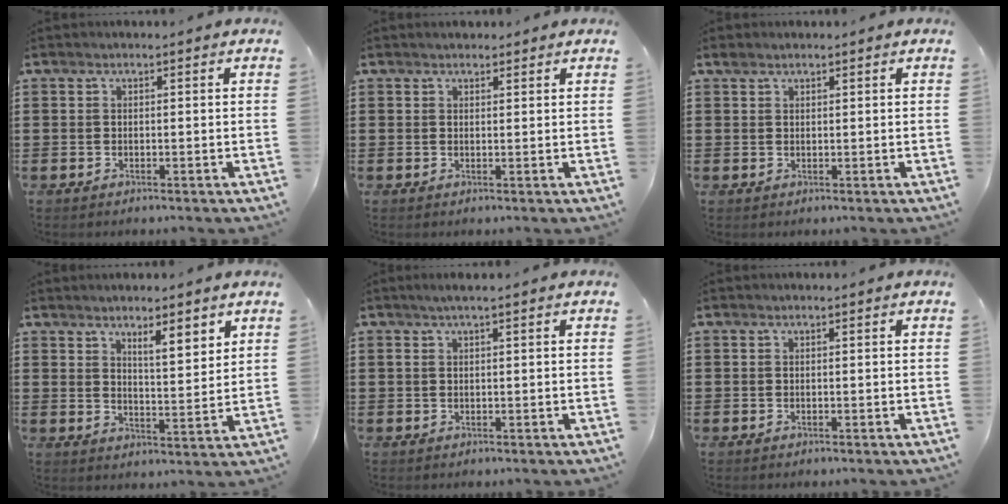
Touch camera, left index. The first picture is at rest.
{"total": 1.0, "force": [1.0, 0.3, 0.1], "torque": [-0.004, 0.002, 0.019]}
{"total": 1.2, "force": [1.0, 0.6, 0.3], "torque": [-0.008, 0.004, 0.019]}
{"total": 5.1, "force": [4.2, 0.9, 2.7], "torque": [-0.042, -0.019, 0.068]}
{"total": 1.3, "force": [0.4, 0.1, 1.2], "torque": [-0.022, 0.000, 0.007]}
{"total": 0.0}